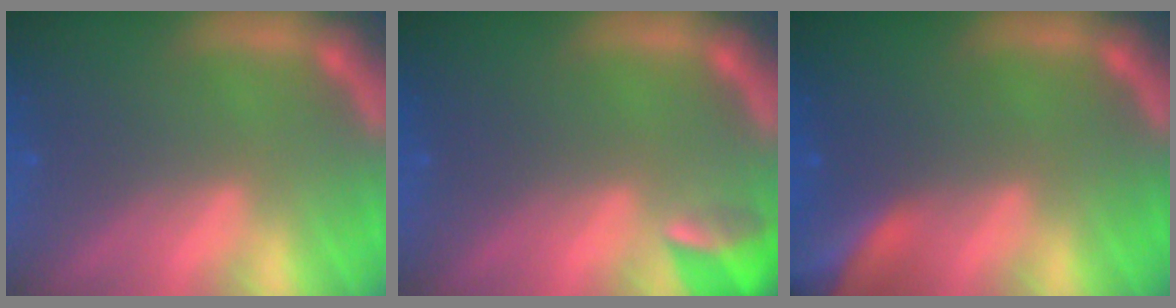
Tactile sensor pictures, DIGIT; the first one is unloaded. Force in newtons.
{"total": 2.9}
{"total": 9.4}